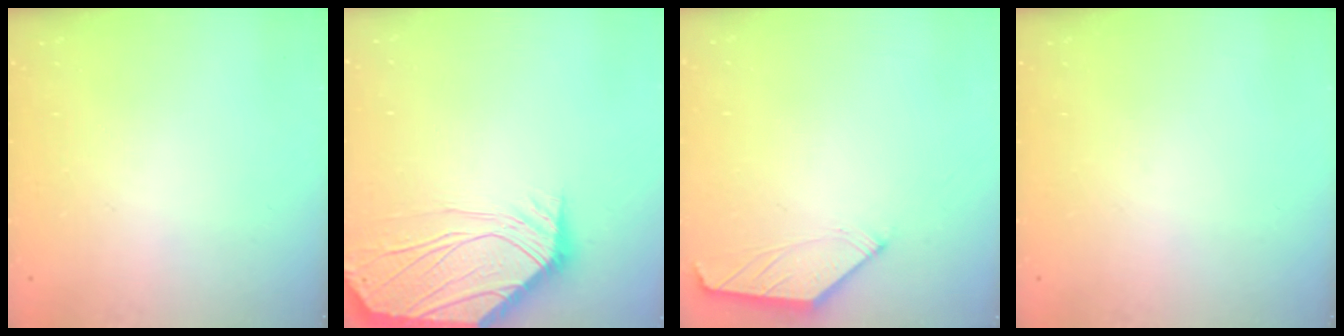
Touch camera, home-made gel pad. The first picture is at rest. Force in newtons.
{"total": 6.2, "press": 6.1, "slide": 1.0}
{"total": 1.4, "press": 1.4, "slide": 0.4}
{"total": 0.0}